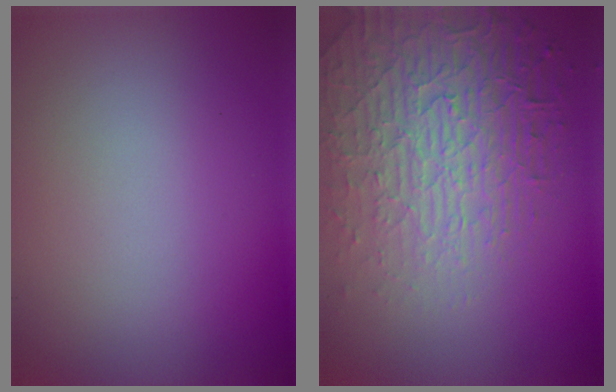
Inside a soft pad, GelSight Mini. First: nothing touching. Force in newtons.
{"total": 7.8, "press": 5.5, "slide": 5.5}